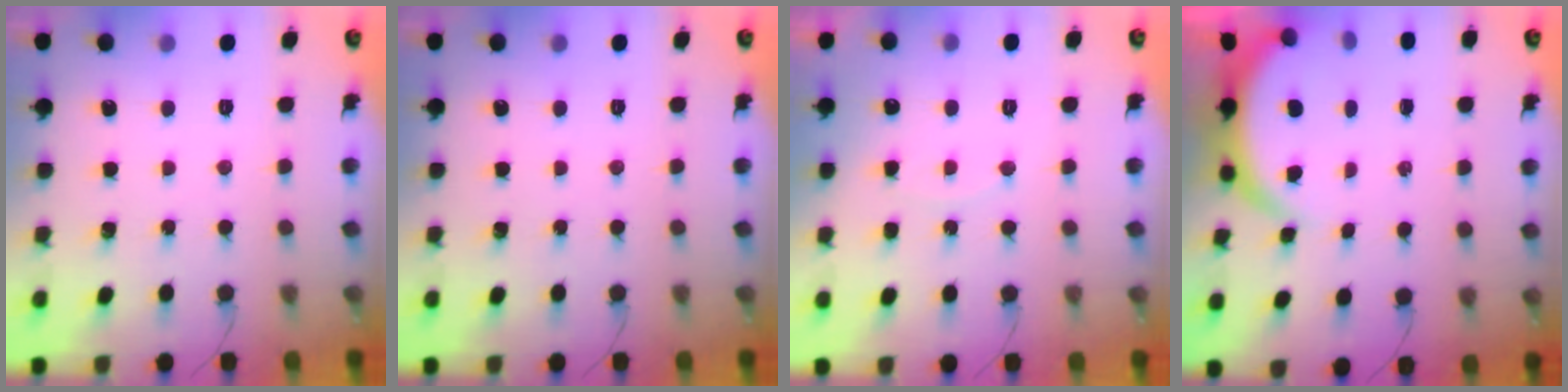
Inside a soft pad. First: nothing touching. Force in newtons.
{"total": 0.0}
{"total": 3.9, "press": 3.8, "slide": 0.7}
{"total": 6.6, "press": 6.6, "slide": 1.0}